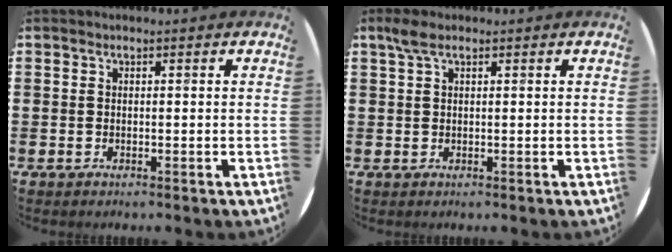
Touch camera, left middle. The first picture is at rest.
{"total": 1.9, "force": [1.2, 0.7, 1.3], "torque": [-0.027, 0.007, 0.020]}